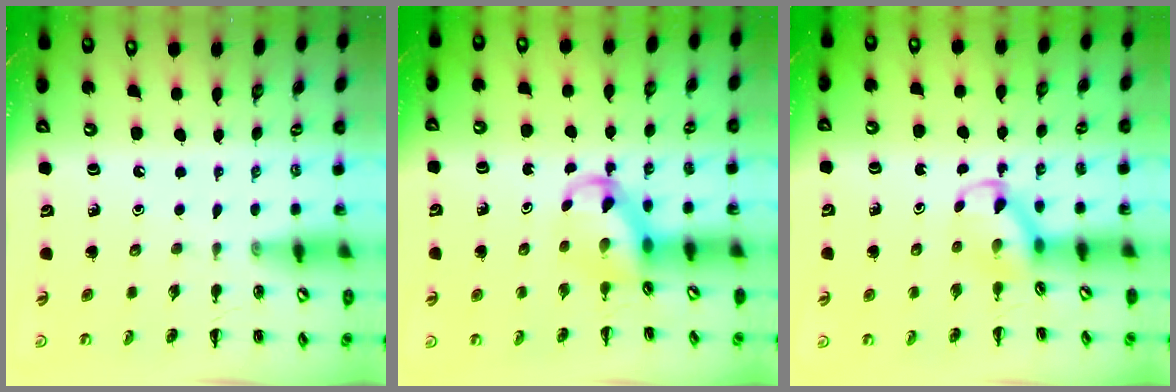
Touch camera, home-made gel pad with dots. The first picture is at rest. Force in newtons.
{"total": 4.6, "press": 4.6, "slide": 0.1}
{"total": 3.6, "press": 3.5, "slide": 0.6}